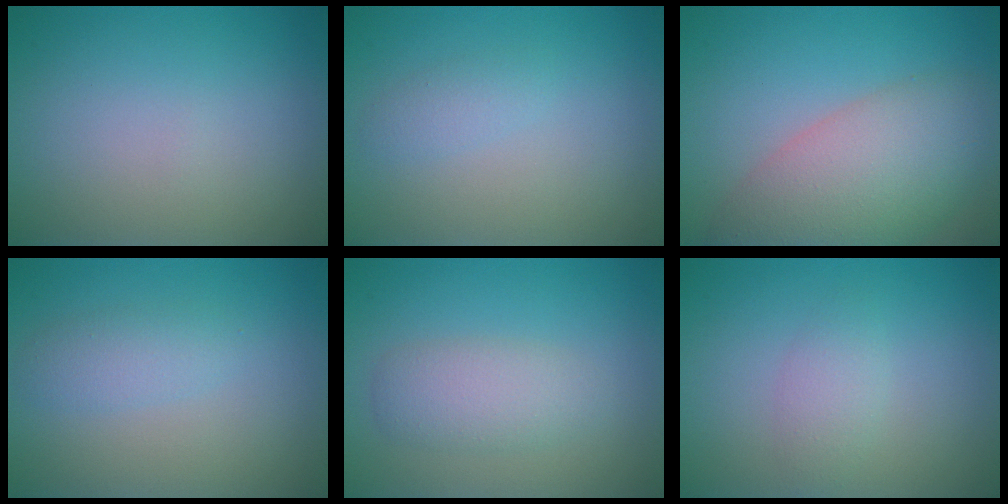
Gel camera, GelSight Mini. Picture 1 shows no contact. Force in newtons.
{"total": 1.2, "press": 1.2, "slide": 0.0}
{"total": 8.1, "press": 8.1, "slide": 0.5}
{"total": 2.0, "press": 2.0, "slide": 0.1}
{"total": 3.0, "press": 3.0, "slide": 0.1}
{"total": 1.7, "press": 1.7, "slide": 0.0}